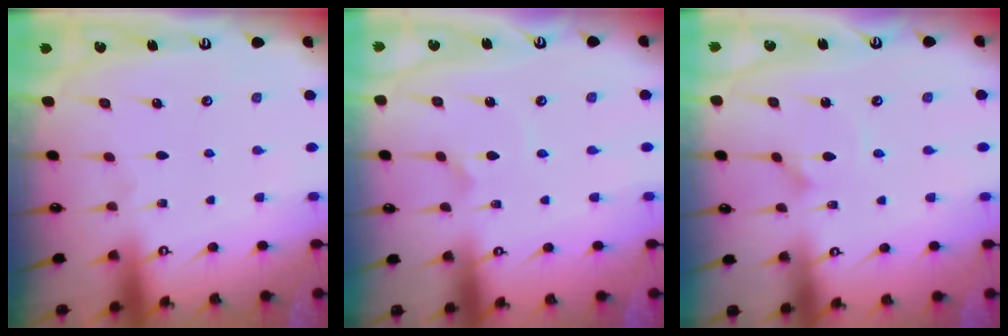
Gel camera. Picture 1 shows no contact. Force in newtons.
{"total": 2.3, "press": 2.3, "slide": 0.0}
{"total": 2.0, "press": 2.0, "slide": 0.0}